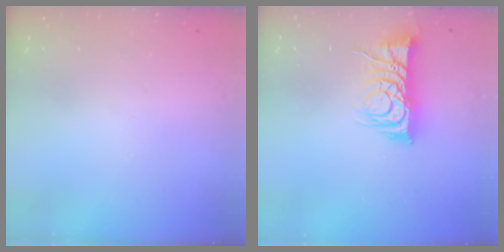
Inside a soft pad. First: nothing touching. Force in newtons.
{"total": 9.7, "press": 9.7, "slide": 0.6}